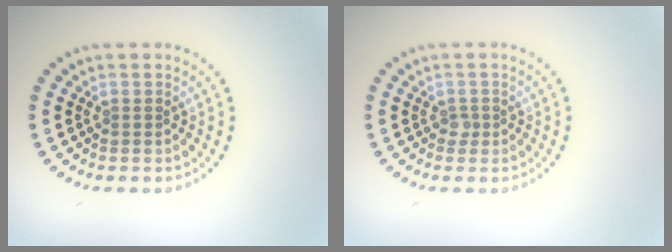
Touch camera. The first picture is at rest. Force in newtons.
{"total": 0.8, "press": 0.6, "slide": 0.6}